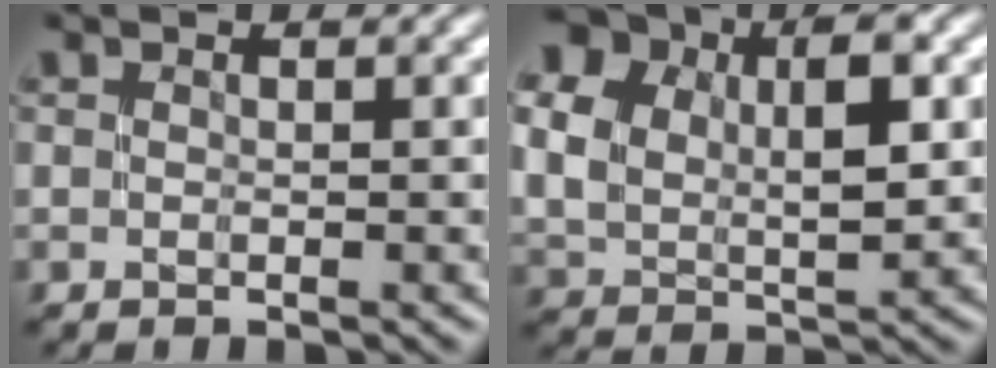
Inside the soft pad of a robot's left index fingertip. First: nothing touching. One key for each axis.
{"total": 11.1, "fx": 3.1, "fy": 7.7, "fz": 7.3, "tx": -0.140, "ty": 0.024, "tz": 0.058}